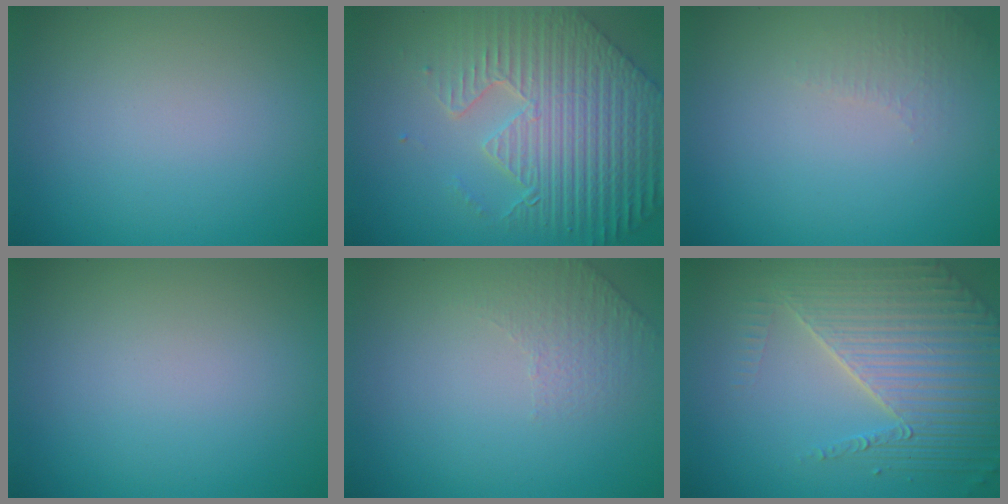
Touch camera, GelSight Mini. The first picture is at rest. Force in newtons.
{"total": 9.2, "press": 6.5, "slide": 6.5}
{"total": 1.4, "press": 1.3, "slide": 0.4}
{"total": 0.0}
{"total": 1.3, "press": 0.8, "slide": 1.1}
{"total": 6.2, "press": 5.1, "slide": 3.5}